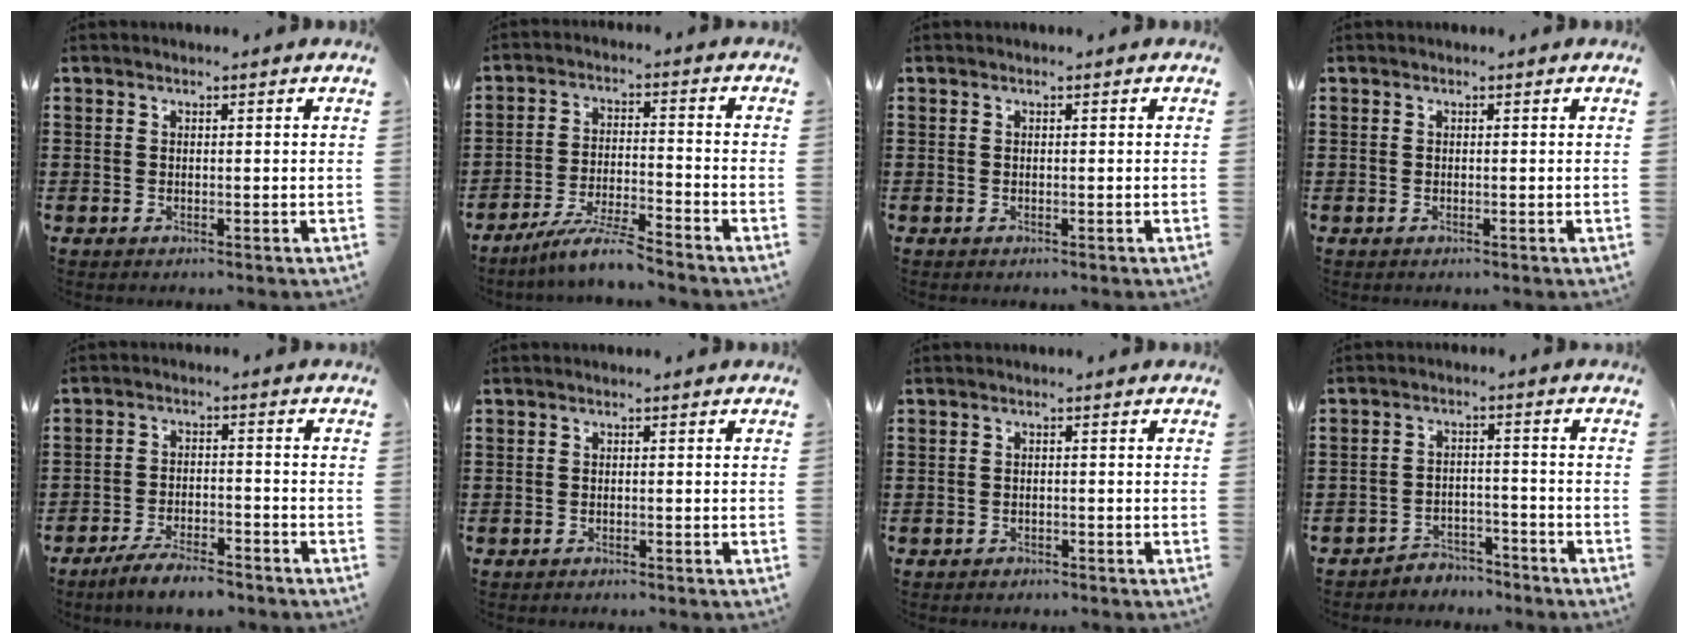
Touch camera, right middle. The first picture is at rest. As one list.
[{"total": 6.5, "force": [-5.8, -0.2, 2.8], "torque": [-0.064, -0.014, -0.112]}, {"total": 0.0}, {"total": 0.0}, {"total": 5.2, "force": [-4.6, 0.8, 2.1], "torque": [-0.047, -0.002, -0.092]}, {"total": 0.7, "force": [-0.7, 0.1, 0.0], "torque": [-0.002, 0.000, -0.014]}, {"total": 1.0, "force": [-0.9, 0.4, 0.0], "torque": [-0.004, 0.001, -0.021]}, {"total": 3.7, "force": [-3.7, 0.8, -0.2], "torque": [-0.005, 0.002, -0.078]}]